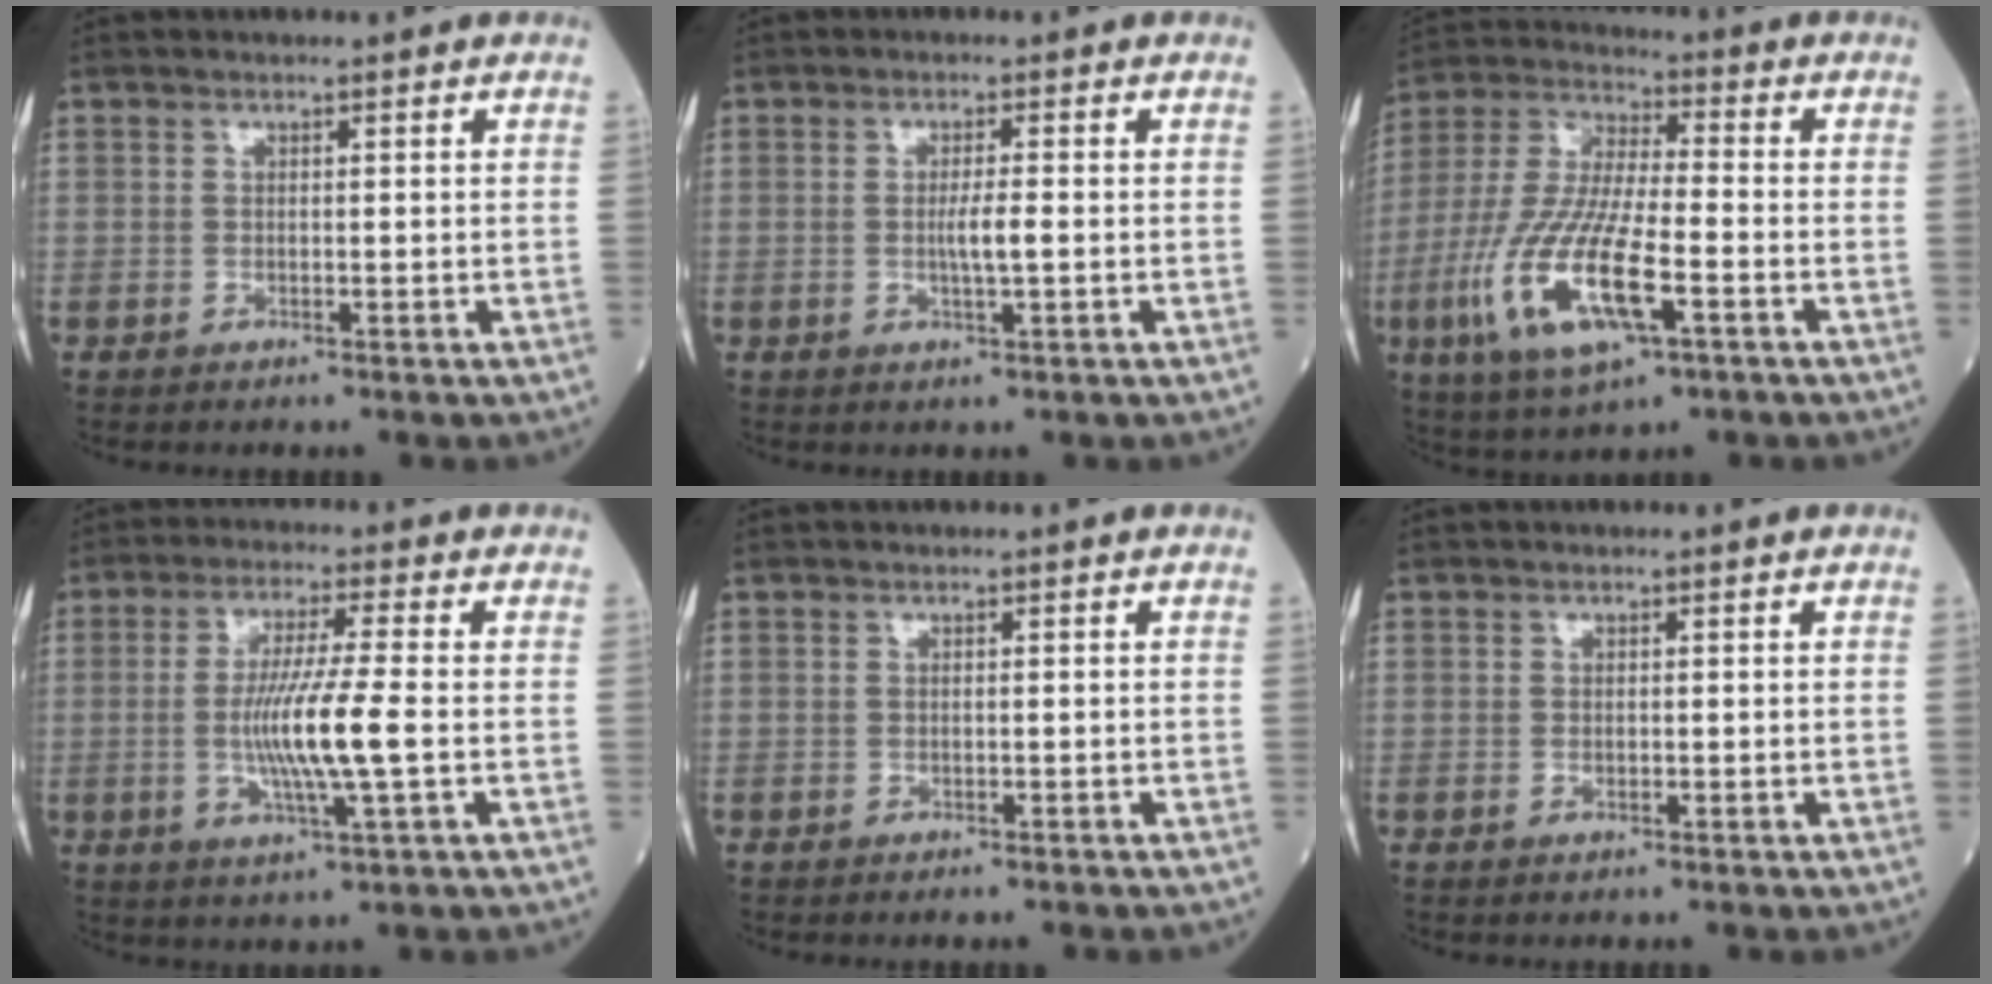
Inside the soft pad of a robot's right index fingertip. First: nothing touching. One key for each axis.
{"total": 2.8, "fx": -0.4, "fy": 0.0, "fz": 2.7, "tx": -0.054, "ty": -0.002, "tz": -0.006}
{"total": 16.5, "fx": -5.6, "fy": 3.8, "fz": 15.1, "tx": -0.326, "ty": -0.019, "tz": -0.100}
{"total": 9.3, "fx": -1.2, "fy": -0.2, "fz": 9.2, "tx": -0.181, "ty": -0.007, "tz": -0.025}
{"total": 1.3, "fx": -1.1, "fy": 0.3, "fz": 0.6, "tx": -0.012, "ty": -0.002, "tz": -0.014}
{"total": 0.6, "fx": -0.2, "fy": 0.2, "fz": 0.5, "tx": -0.012, "ty": -0.001, "tz": -0.002}